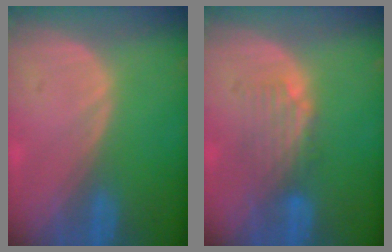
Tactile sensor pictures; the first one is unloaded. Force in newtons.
{"total": 4.7, "press": 3.9, "slide": 2.5}